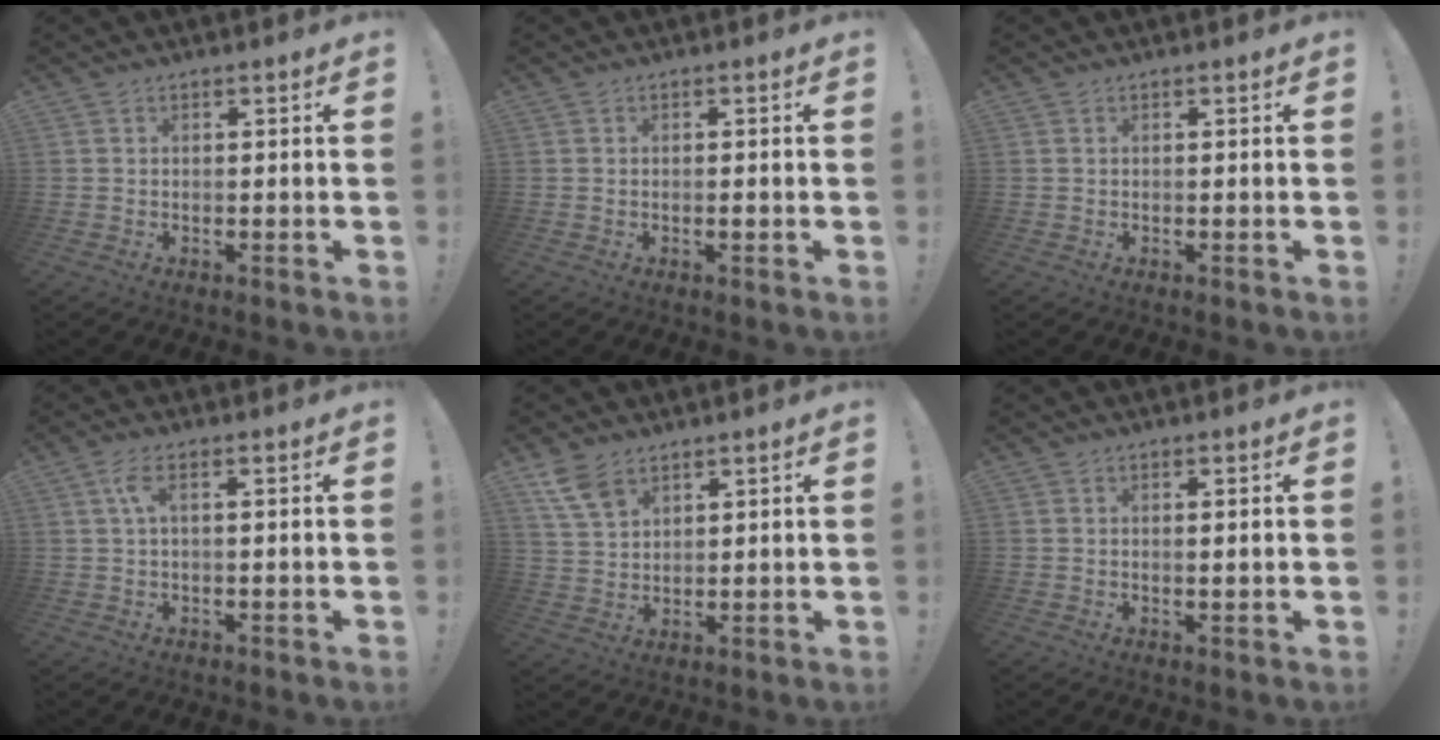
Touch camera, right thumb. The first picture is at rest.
{"total": 0.7, "force": [-0.4, 0.2, 0.6], "torque": [-0.004, -0.002, -0.008]}
{"total": 0.0}
{"total": 4.1, "force": [0.9, 0.9, 3.9], "torque": [-0.077, 0.001, 0.015]}
{"total": 7.8, "force": [5.2, 4.2, 4.1], "torque": [-0.068, -0.024, 0.103]}
{"total": 1.0, "force": [0.6, -0.1, 0.8], "torque": [-0.001, -0.007, 0.008]}